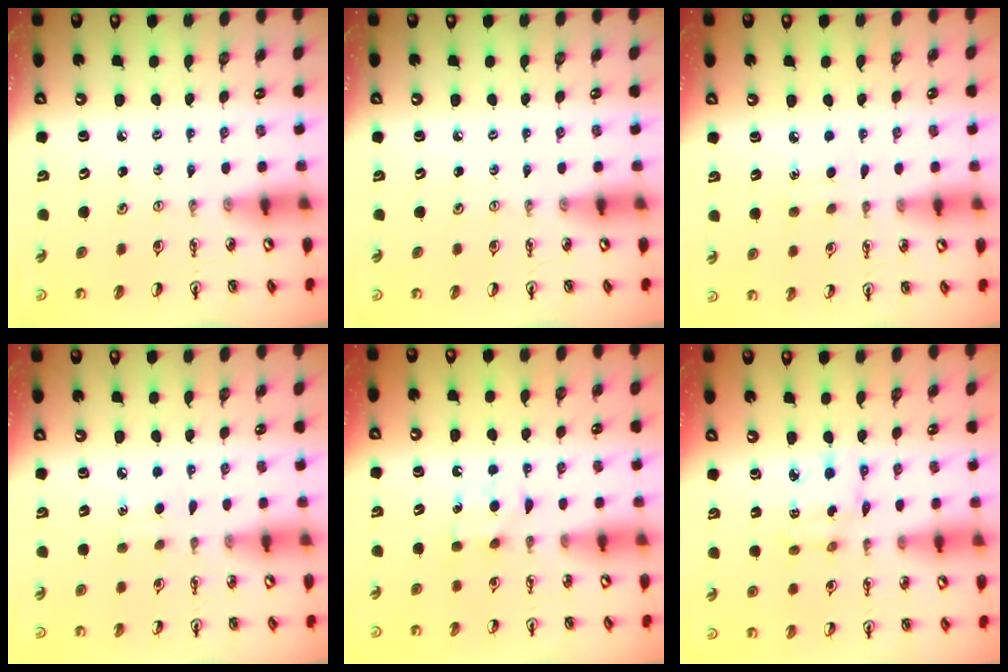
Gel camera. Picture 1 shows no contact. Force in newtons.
{"total": 0.0}
{"total": 4.0, "press": 4.0, "slide": 0.4}
{"total": 4.8, "press": 4.7, "slide": 0.5}
{"total": 7.2, "press": 7.2, "slide": 0.7}
{"total": 3.9, "press": 3.9, "slide": 0.2}